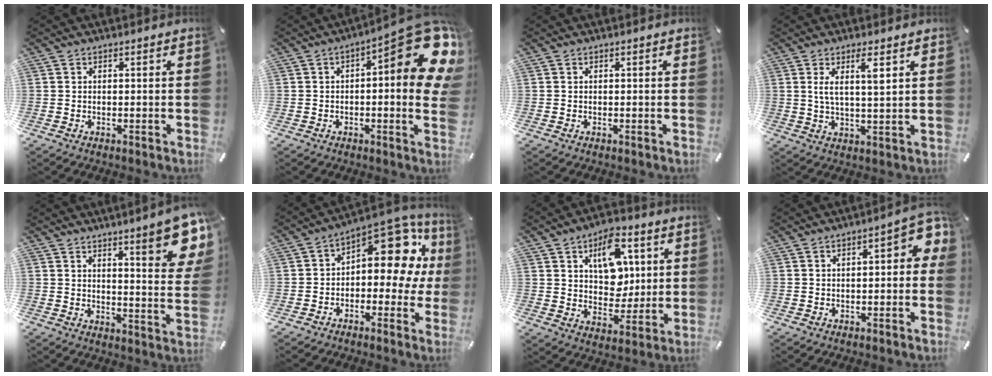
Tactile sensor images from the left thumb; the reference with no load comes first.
{"total": 20.9, "force": [7.6, 5.8, 18.6], "torque": [-0.227, -0.076, 0.121]}
{"total": 0.0}
{"total": 6.2, "force": [2.6, 1.0, 5.5], "torque": [-0.108, -0.004, 0.041]}
{"total": 12.8, "force": [8.2, 2.9, 9.4], "torque": [-0.122, -0.058, 0.131]}
{"total": 15.8, "force": [5.5, 8.9, 11.9], "torque": [-0.148, -0.047, 0.090]}
{"total": 12.8, "force": [4.7, 9.4, 7.3], "torque": [-0.092, -0.015, 0.083]}
{"total": 7.3, "force": [1.1, 3.1, 6.5], "torque": [-0.080, -0.011, 0.012]}